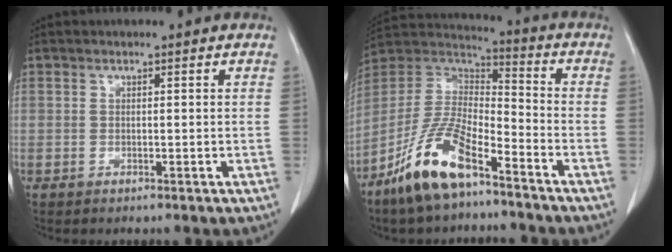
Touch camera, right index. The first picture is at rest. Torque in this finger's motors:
{"motor_torque": [1.03, -0.99, 0.51, 0.21]}